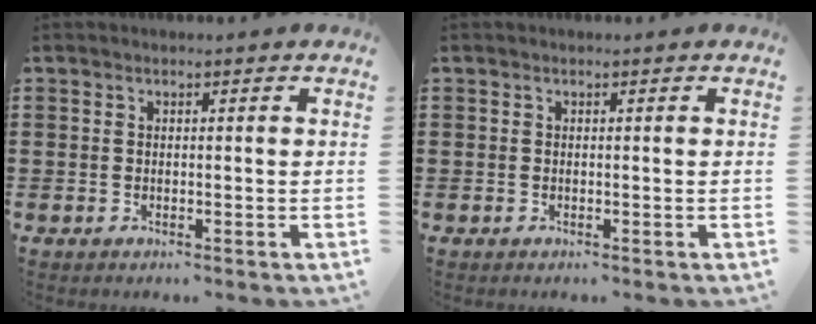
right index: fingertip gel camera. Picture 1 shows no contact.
{"total": 0.0}